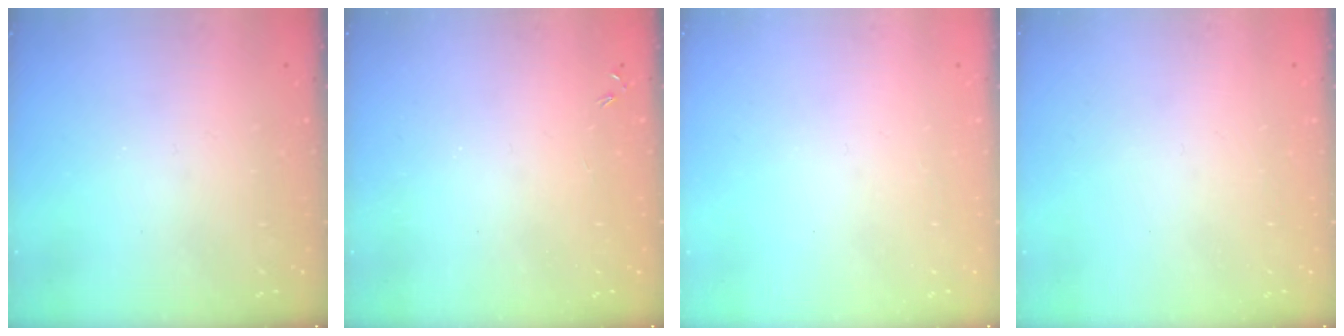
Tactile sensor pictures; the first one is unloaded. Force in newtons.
{"total": 0.0}
{"total": 0.0}
{"total": 0.0}